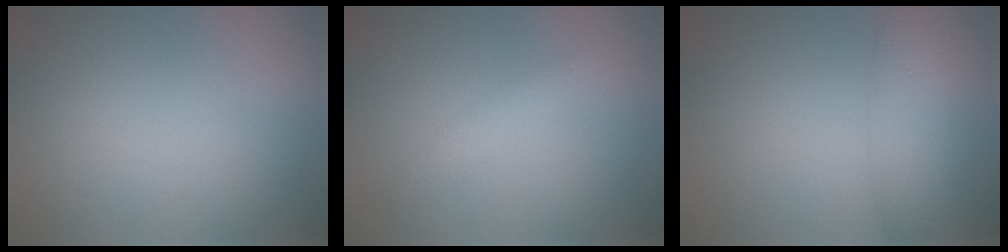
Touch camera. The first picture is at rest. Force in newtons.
{"total": 1.6, "press": 1.6, "slide": 0.0}
{"total": 3.6, "press": 3.6, "slide": 0.1}